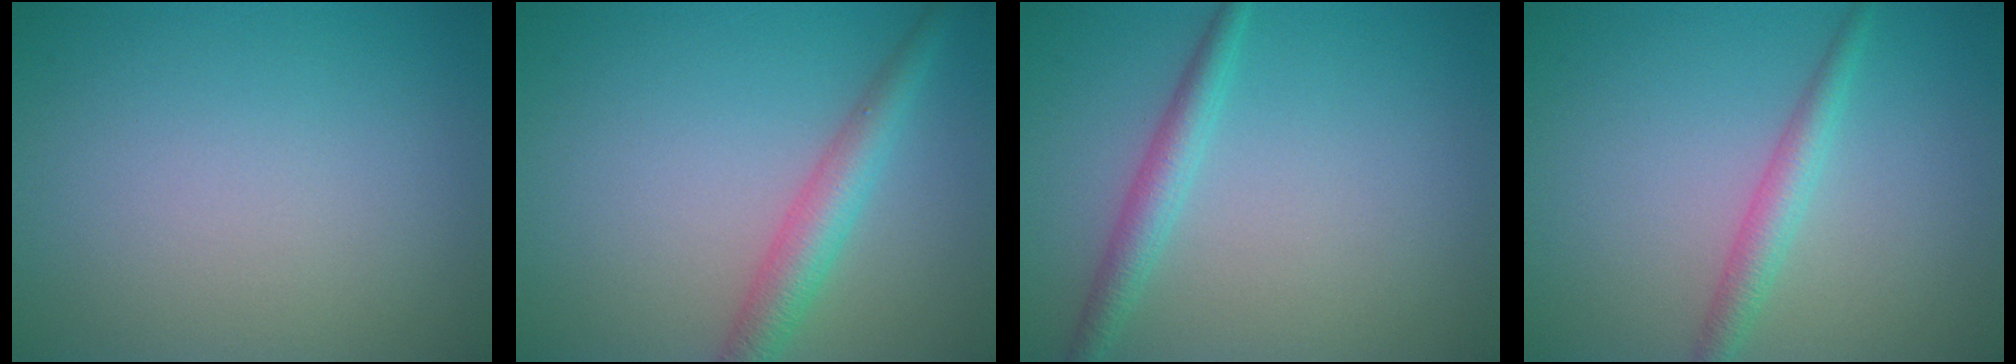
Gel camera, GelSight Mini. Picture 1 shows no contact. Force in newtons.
{"total": 3.6, "press": 3.6, "slide": 0.1}
{"total": 2.4, "press": 2.4, "slide": 0.1}
{"total": 2.3, "press": 2.3, "slide": 0.0}